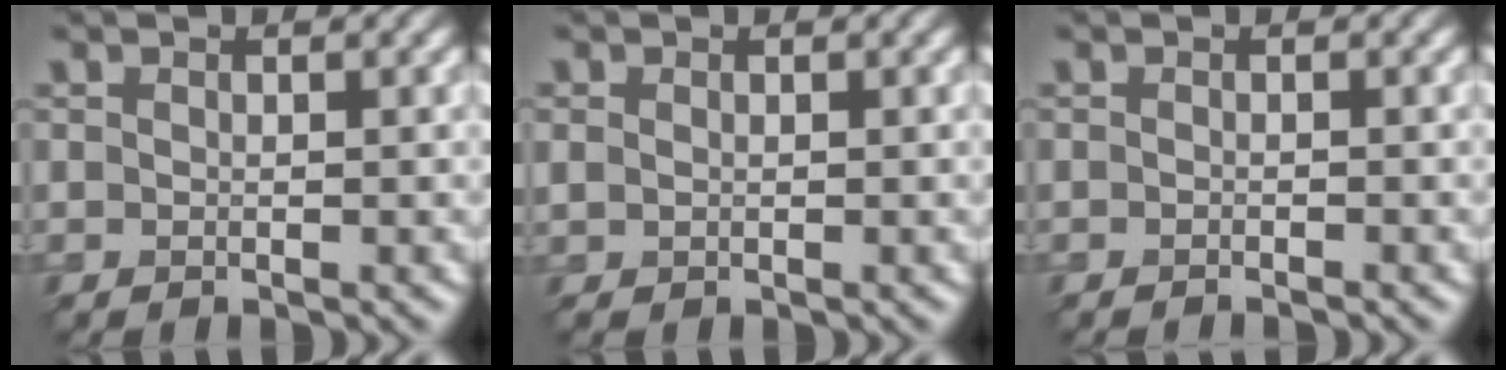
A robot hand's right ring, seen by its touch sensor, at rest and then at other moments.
{"total": 0.7, "force": [0.2, 0.6, 0.3], "torque": [-0.008, -0.001, 0.005]}
{"total": 0.8, "force": [-0.7, 0.1, 0.3], "torque": [0.000, -0.003, -0.014]}